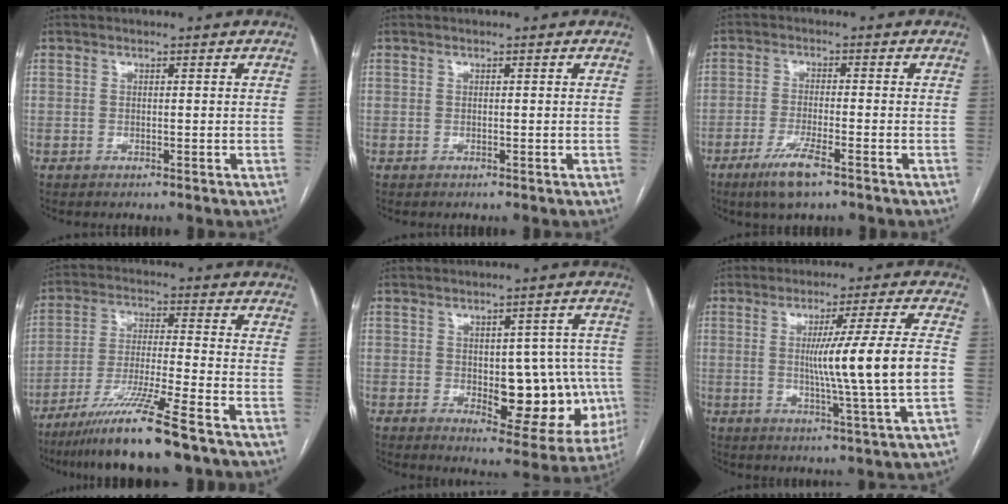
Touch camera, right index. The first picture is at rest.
{"total": 0.0}
{"total": 6.0, "force": [-3.8, 0.6, 4.6], "torque": [-0.097, -0.012, -0.069]}
{"total": 12.3, "force": [-9.0, -1.0, 8.3], "torque": [-0.154, -0.034, -0.161]}
{"total": 14.6, "force": [-2.2, 6.4, 13.0], "torque": [-0.138, 0.019, -0.007]}
{"total": 12.8, "force": [-0.4, -2.0, 12.6], "torque": [-0.201, -0.012, -0.003]}